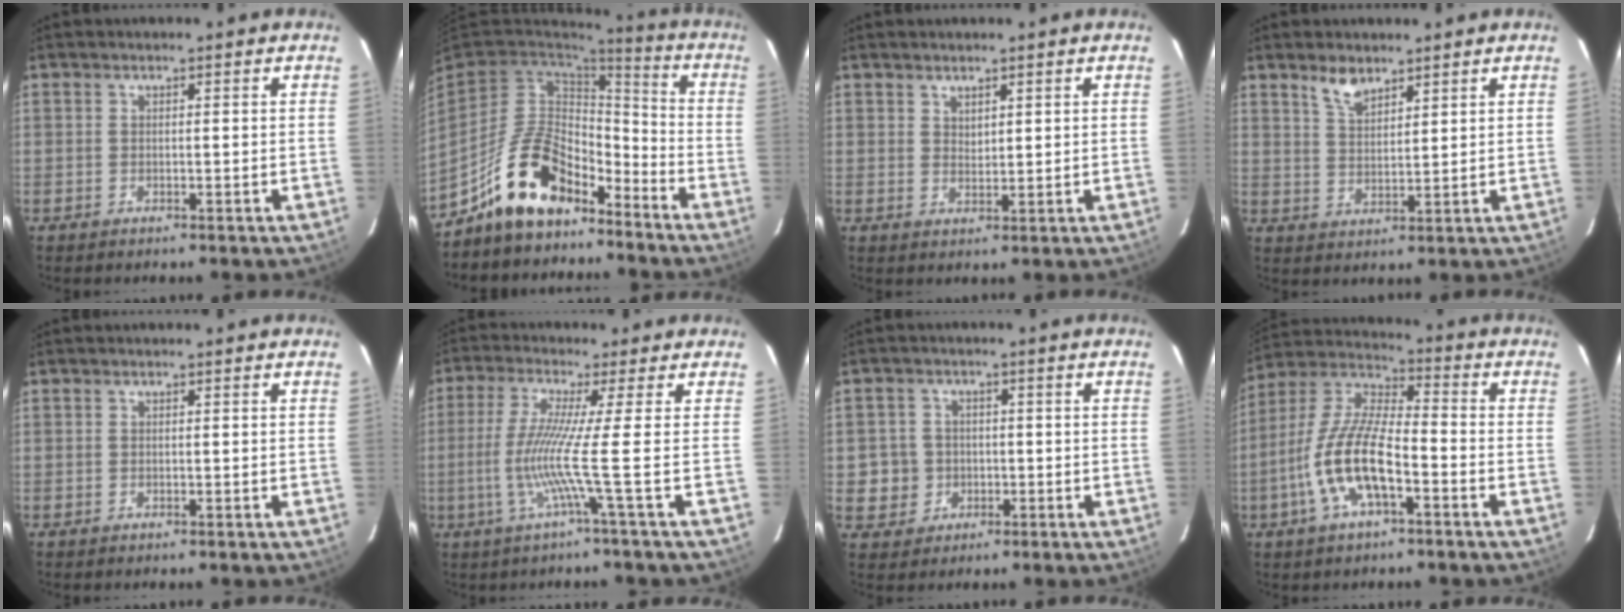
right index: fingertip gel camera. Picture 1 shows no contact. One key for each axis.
{"total": 15.0, "fx": -10.5, "fy": 7.1, "fz": 8.0, "tx": -0.174, "ty": 0.019, "tz": -0.180}
{"total": 2.0, "fx": 1.6, "fy": 0.9, "fz": 0.7, "tx": -0.008, "ty": 0.001, "tz": 0.029}
{"total": 4.8, "fx": 3.7, "fy": 1.8, "fz": 2.4, "tx": -0.044, "ty": 0.003, "tz": 0.071}
{"total": 0.0}
{"total": 7.7, "fx": -2.0, "fy": -3.2, "fz": 6.8, "tx": -0.142, "ty": -0.012, "tz": -0.035}
{"total": 6.1, "fx": -0.9, "fy": 6.0, "fz": 1.0, "tx": -0.037, "ty": 0.021, "tz": -0.006}
{"total": 13.8, "fx": -5.3, "fy": 4.4, "fz": 11.9, "tx": -0.251, "ty": -0.001, "tz": -0.105}